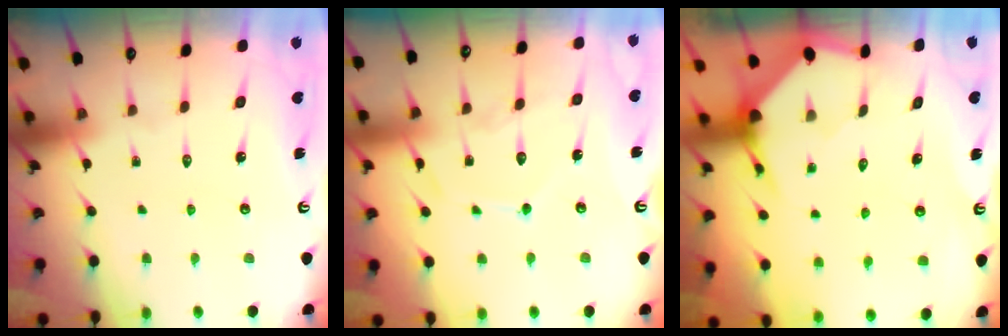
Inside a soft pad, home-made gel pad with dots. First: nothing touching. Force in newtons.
{"total": 9.8, "press": 9.8, "slide": 0.8}
{"total": 3.6, "press": 3.6, "slide": 0.4}